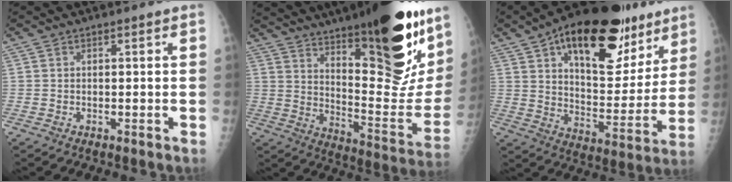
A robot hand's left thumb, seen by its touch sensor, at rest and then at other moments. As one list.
[{"total": 32.7, "force": [20.5, 8.8, 23.9], "torque": [-0.303, -0.081, 0.312]}, {"total": 27.7, "force": [15.4, 13.2, 18.8], "torque": [-0.243, -0.031, 0.236]}]